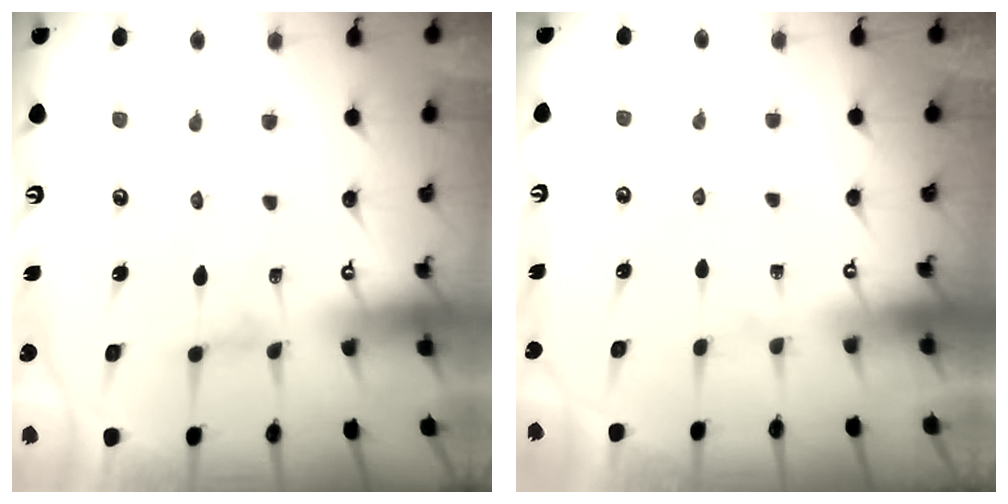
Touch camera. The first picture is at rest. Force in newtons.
{"total": 0.0}